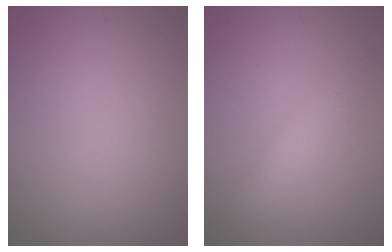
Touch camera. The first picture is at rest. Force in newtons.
{"total": 2.1, "press": 2.1, "slide": 0.1}